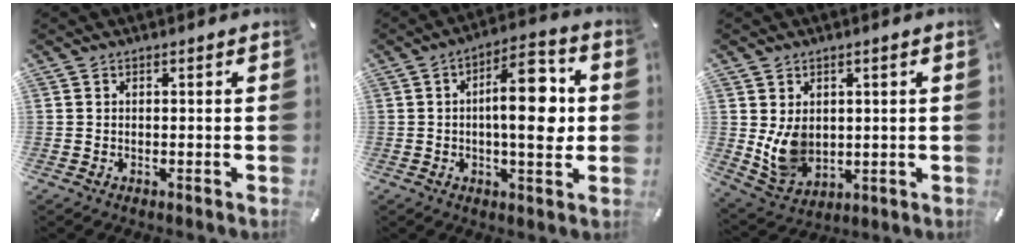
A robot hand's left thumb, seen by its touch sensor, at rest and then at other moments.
{"total": 15.3, "force": [1.1, 5.8, 14.1], "torque": [-0.204, -0.001, 0.011]}
{"total": 8.4, "force": [1.2, 7.0, 4.5], "torque": [-0.098, -0.010, 0.022]}